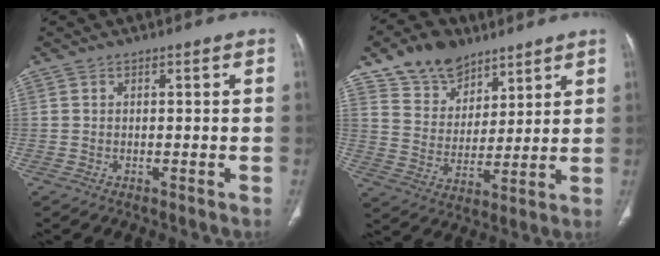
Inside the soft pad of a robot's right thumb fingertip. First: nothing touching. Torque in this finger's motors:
{"motor_torque": [-0.83, 0.91, 0.08, 0.09, 0.00]}